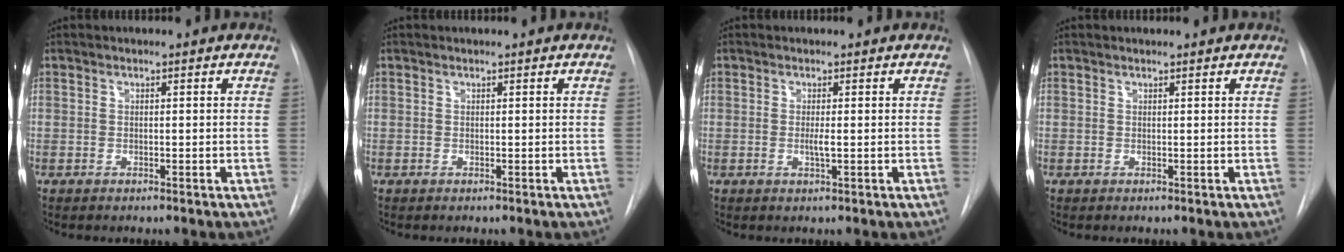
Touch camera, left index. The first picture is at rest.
{"total": 0.0}
{"total": 1.2, "force": [0.0, 0.0, 1.2], "torque": [-0.029, -0.002, 0.001]}
{"total": 1.4, "force": [1.4, 0.1, 0.3], "torque": [-0.009, 0.012, 0.018]}